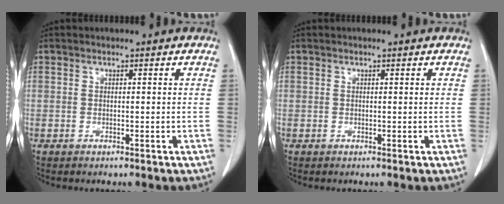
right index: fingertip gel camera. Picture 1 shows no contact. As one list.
[{"total": 0.0}]